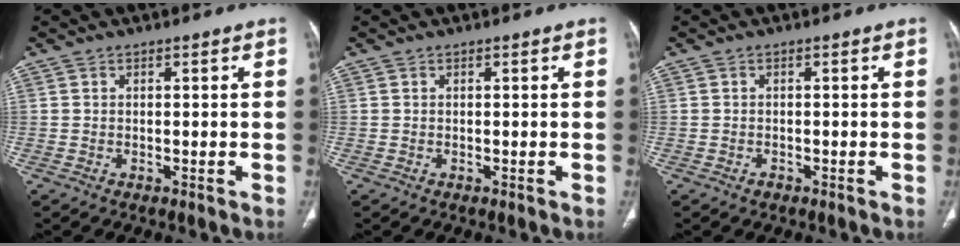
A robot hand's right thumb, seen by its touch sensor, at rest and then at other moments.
{"total": 0.0}
{"total": 0.8, "force": [-0.5, 0.6, 0.3], "torque": [-0.005, 0.001, -0.008]}